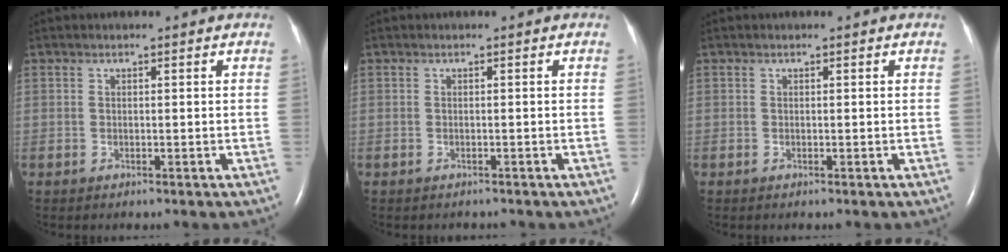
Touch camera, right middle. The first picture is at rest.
{"total": 0.8, "force": [-0.7, 0.3, 0.0], "torque": [-0.007, -0.001, -0.010]}
{"total": 0.0}